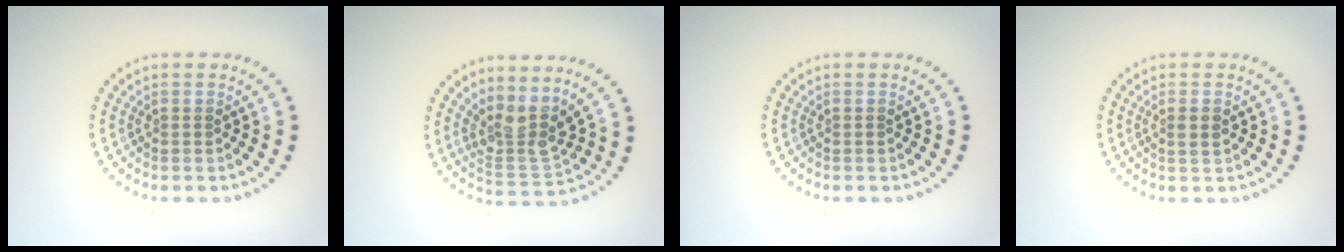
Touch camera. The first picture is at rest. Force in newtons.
{"total": 3.6, "press": 2.9, "slide": 2.2}
{"total": 0.0}
{"total": 1.3, "press": 1.3, "slide": 0.4}